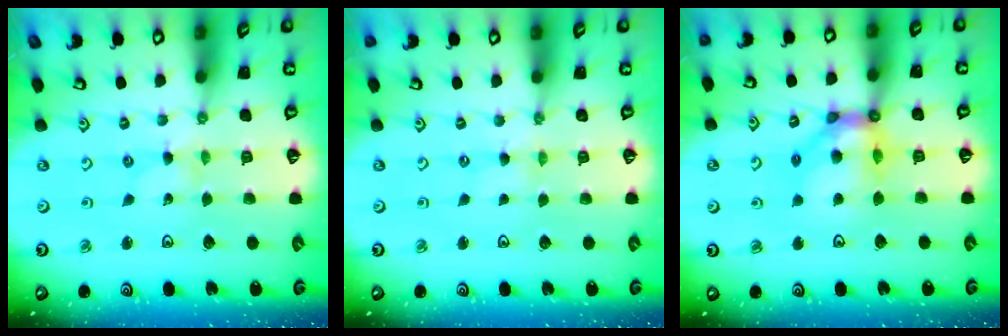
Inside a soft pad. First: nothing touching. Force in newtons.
{"total": 0.0}
{"total": 12.6, "press": 12.5, "slide": 1.4}